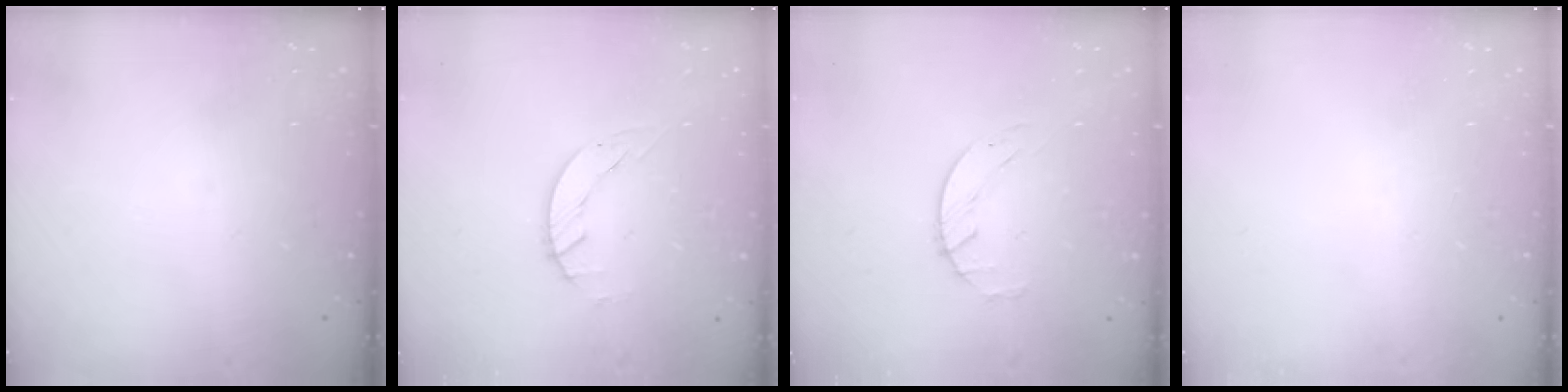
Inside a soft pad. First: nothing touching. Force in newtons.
{"total": 1.5, "press": 1.4, "slide": 0.3}
{"total": 1.6, "press": 1.6, "slide": 0.3}
{"total": 0.0}